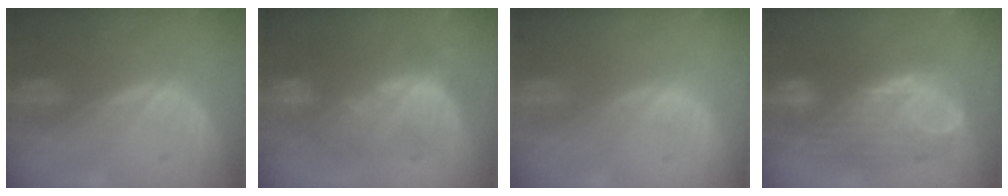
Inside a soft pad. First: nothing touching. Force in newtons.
{"total": 8.7, "press": 8.7, "slide": 0.8}
{"total": 0.0}
{"total": 9.6, "press": 9.4, "slide": 2.1}